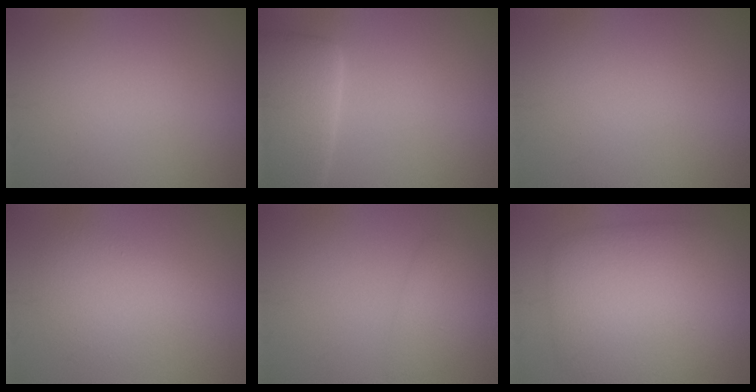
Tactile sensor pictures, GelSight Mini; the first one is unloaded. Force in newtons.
{"total": 6.4, "press": 6.3, "slide": 0.8}
{"total": 0.0}
{"total": 3.8, "press": 3.8, "slide": 0.1}
{"total": 2.2, "press": 2.2, "slide": 0.1}
{"total": 9.3, "press": 9.3, "slide": 0.2}